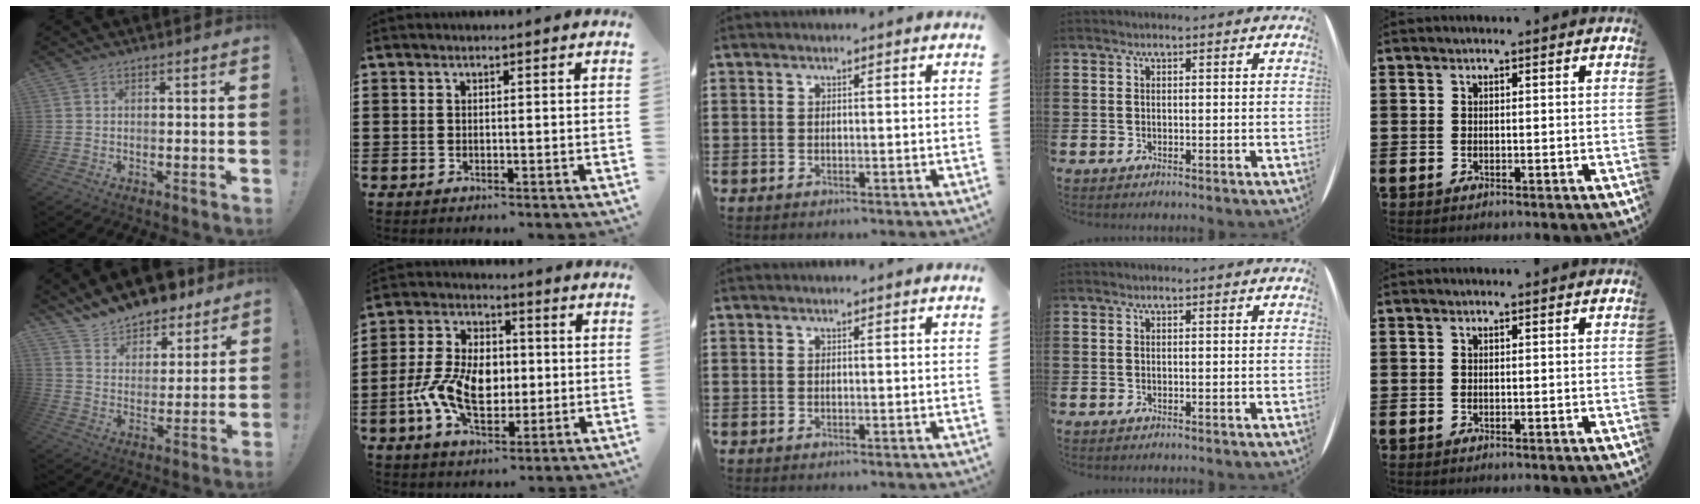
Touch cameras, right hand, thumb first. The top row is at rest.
{"thumb": {"total": 11.3, "force": [10.7, 3.5, 1.6], "torque": [-0.047, -0.094, 0.193]}, "index": {"total": 9.9, "force": [-1.4, 6.6, 7.3], "torque": [-0.153, 0.010, -0.027]}}